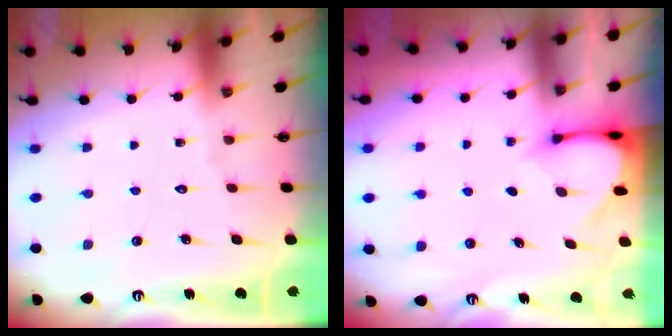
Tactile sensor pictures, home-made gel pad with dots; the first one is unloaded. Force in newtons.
{"total": 3.4, "press": 3.4, "slide": 0.3}